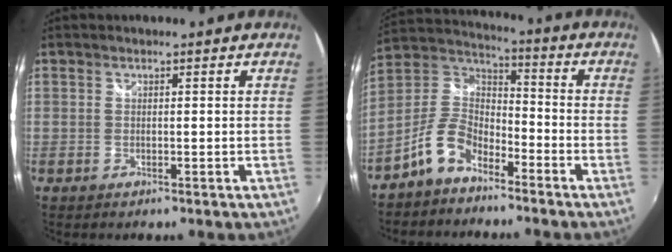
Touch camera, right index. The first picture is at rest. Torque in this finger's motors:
{"motor_torque": [0.34, -0.37, 0.07, -0.09]}